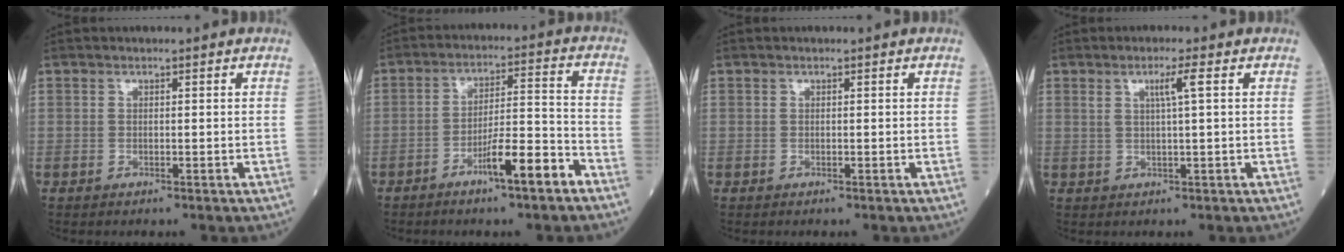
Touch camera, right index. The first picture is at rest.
{"total": 8.5, "force": [-5.2, 0.6, 6.7], "torque": [-0.107, 0.010, -0.085]}
{"total": 0.0}
{"total": 3.1, "force": [1.1, -0.4, 2.8], "torque": [-0.053, -0.001, 0.020]}